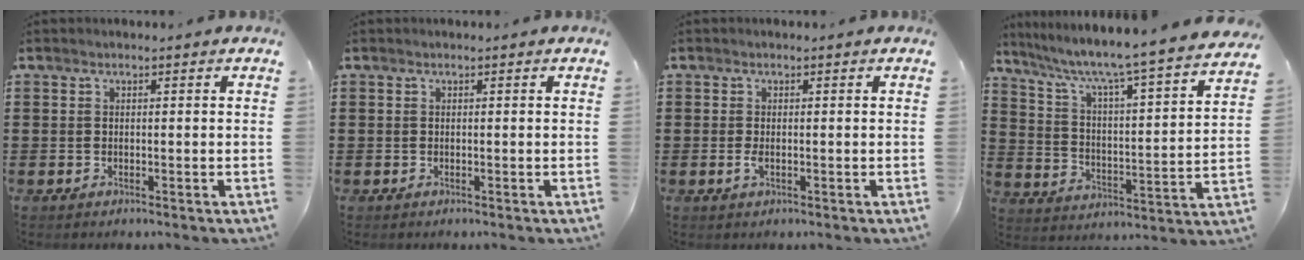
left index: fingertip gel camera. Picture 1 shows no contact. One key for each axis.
{"total": 0.0}
{"total": 1.3, "fx": -0.2, "fy": 0.4, "fz": 1.2, "tx": -0.031, "ty": -0.004, "tz": -0.005}
{"total": 5.3, "fx": 4.5, "fy": -0.3, "fz": 2.8, "tx": -0.077, "ty": -0.051, "tz": 0.064}